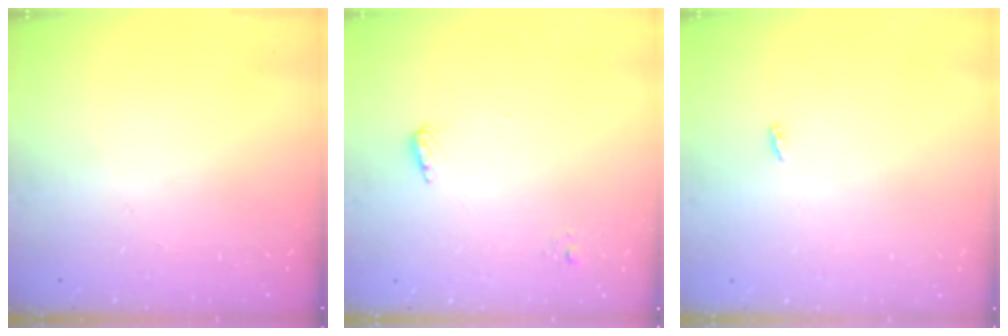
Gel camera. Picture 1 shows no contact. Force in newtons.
{"total": 5.2, "press": 5.1, "slide": 1.0}
{"total": 1.9, "press": 1.9, "slide": 0.2}